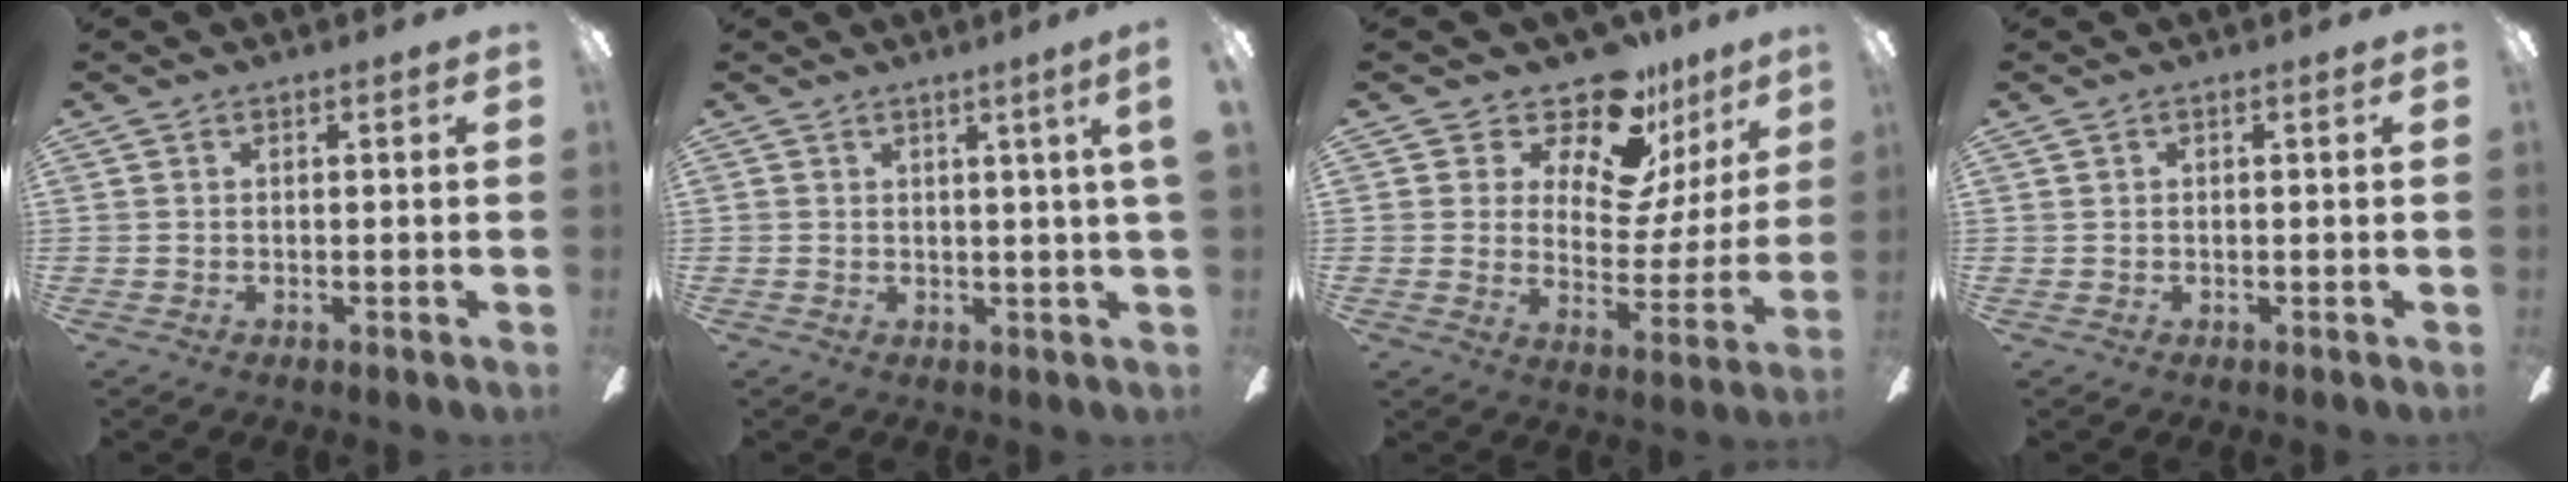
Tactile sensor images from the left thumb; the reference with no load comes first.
{"total": 3.0, "force": [1.2, -0.6, 2.7], "torque": [-0.041, -0.010, 0.016]}
{"total": 15.9, "force": [12.6, 6.7, 7.0], "torque": [-0.109, -0.095, 0.216]}
{"total": 0.0}